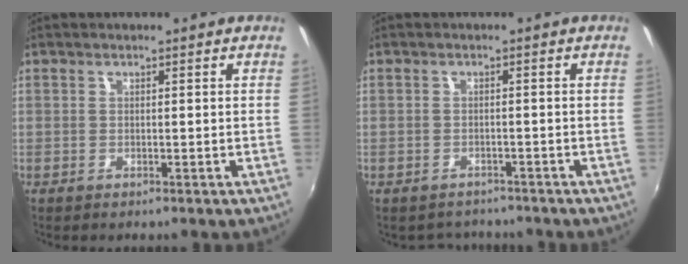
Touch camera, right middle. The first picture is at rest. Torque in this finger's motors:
{"motor_torque": [-0.50, -0.54, -0.08, -0.07]}